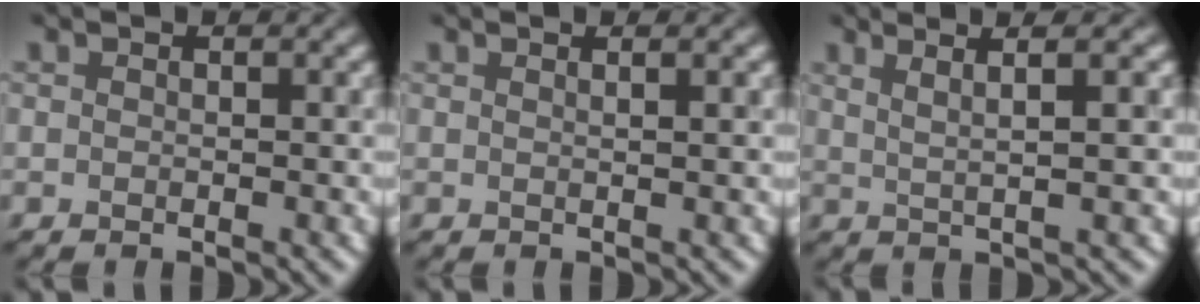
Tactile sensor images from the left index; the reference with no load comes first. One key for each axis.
{"total": 1.9, "fx": 0.9, "fy": 0.8, "fz": 1.5, "tx": -0.009, "ty": 0.006, "tz": -0.007}
{"total": 4.6, "fx": 2.7, "fy": 1.2, "fz": 3.6, "tx": -0.045, "ty": 0.018, "tz": 0.015}